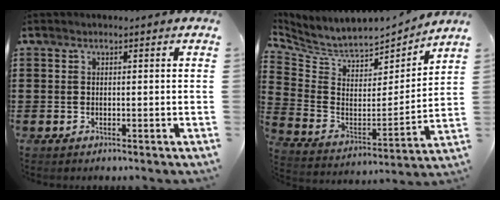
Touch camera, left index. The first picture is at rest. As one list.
[{"total": 5.8, "force": [5.4, 1.6, 1.2], "torque": [-0.058, -0.049, 0.090]}]